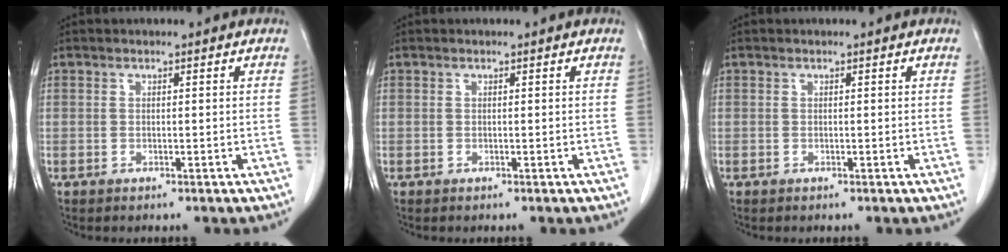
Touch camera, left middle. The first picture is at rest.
{"total": 0.0}
{"total": 0.0}